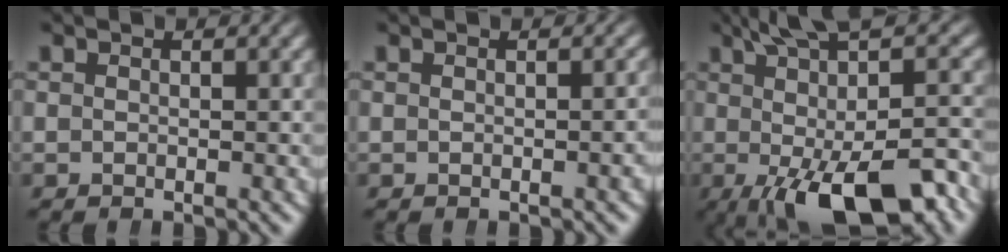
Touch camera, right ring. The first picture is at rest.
{"total": 0.6, "force": [-0.3, -0.2, 0.5], "torque": [-0.006, 0.003, -0.005]}
{"total": 11.3, "force": [-1.4, 4.0, 10.5], "torque": [-0.170, -0.012, -0.008]}